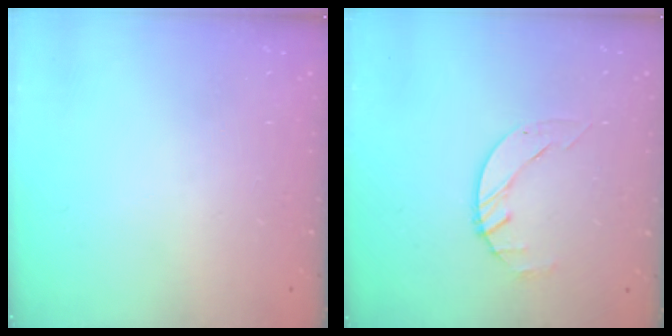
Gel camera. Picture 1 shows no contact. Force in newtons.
{"total": 1.4, "press": 1.4, "slide": 0.2}